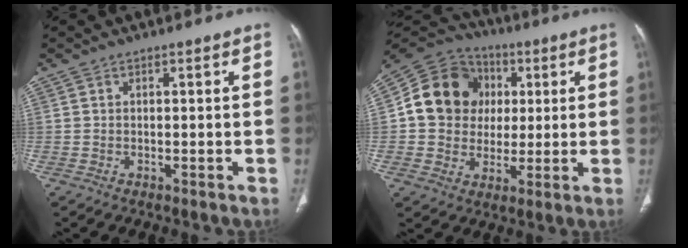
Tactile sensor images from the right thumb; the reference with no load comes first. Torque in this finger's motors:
{"motor_torque": [-0.36, 0.51, 0.29, -0.24, 0.18]}